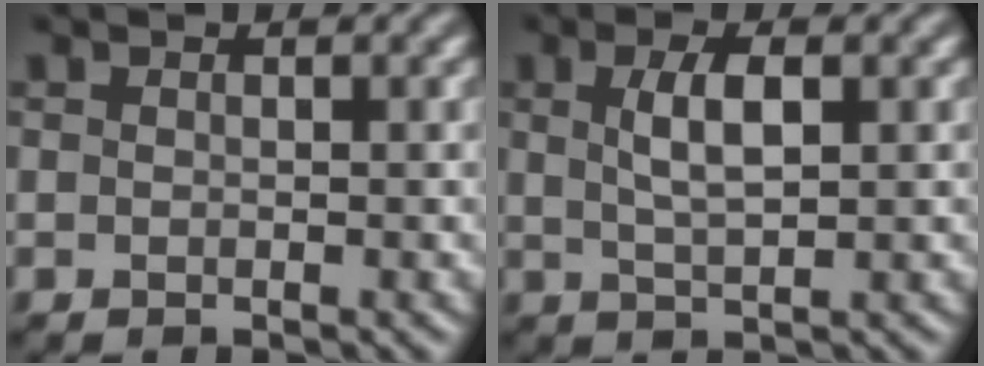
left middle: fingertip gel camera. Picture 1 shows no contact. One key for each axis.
{"total": 3.3, "fx": 0.9, "fy": 1.0, "fz": 3.0, "tx": -0.058, "ty": 0.005, "tz": 0.018}